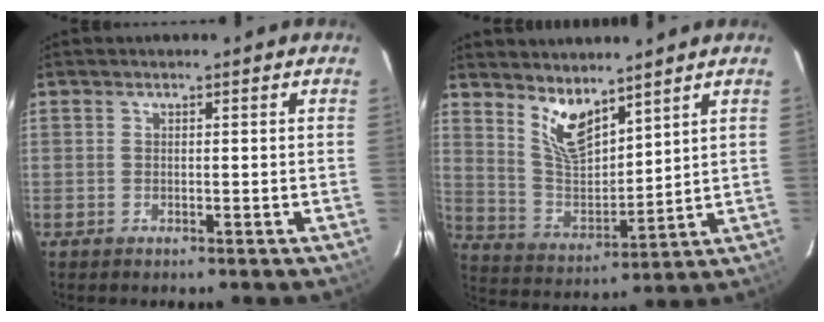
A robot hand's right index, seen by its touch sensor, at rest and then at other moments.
{"total": 9.2, "force": [6.7, 3.4, 5.4], "torque": [-0.102, -0.008, 0.140]}